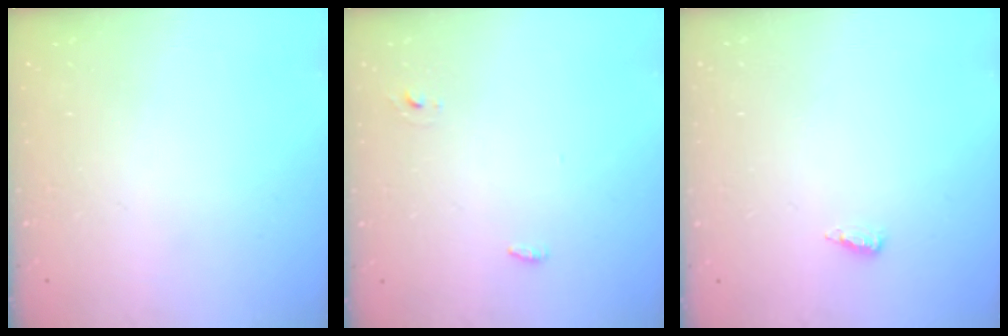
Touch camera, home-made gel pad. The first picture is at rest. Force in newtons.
{"total": 3.1, "press": 2.8, "slide": 1.2}
{"total": 4.3, "press": 4.2, "slide": 0.9}